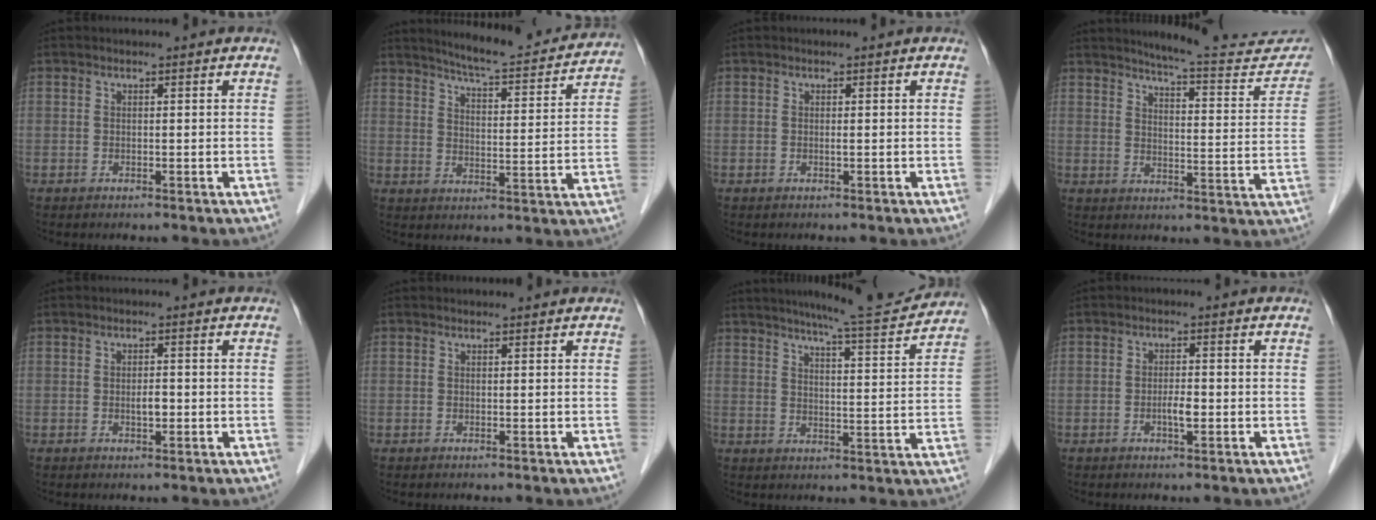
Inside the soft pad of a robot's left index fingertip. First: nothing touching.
{"total": 15.7, "force": [14.8, 1.6, 5.2], "torque": [-0.076, -0.019, 0.191]}
{"total": 0.0}
{"total": 16.9, "force": [16.0, 1.8, 5.1], "torque": [-0.056, -0.059, 0.187]}
{"total": 1.5, "force": [-0.3, 0.6, 1.4], "torque": [-0.025, 0.001, -0.004]}
{"total": 1.2, "force": [1.2, 0.2, 0.1], "torque": [-0.010, 0.011, 0.016]}
{"total": 12.6, "force": [11.9, -0.3, 4.3], "torque": [-0.067, -0.011, 0.157]}
{"total": 2.0, "force": [-0.6, 0.4, 1.9], "torque": [-0.035, 0.001, -0.012]}